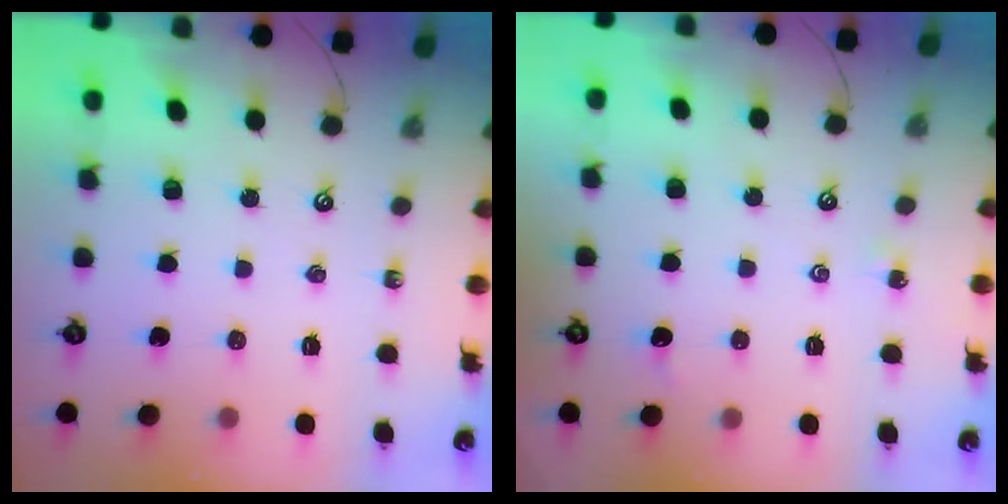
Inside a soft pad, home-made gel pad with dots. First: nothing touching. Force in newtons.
{"total": 1.6, "press": 1.5, "slide": 0.4}